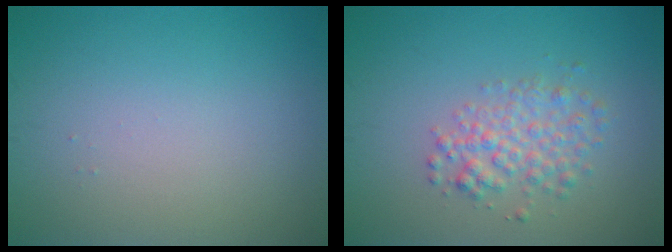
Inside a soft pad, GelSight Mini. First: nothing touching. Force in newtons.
{"total": 3.1, "press": 3.1, "slide": 0.1}